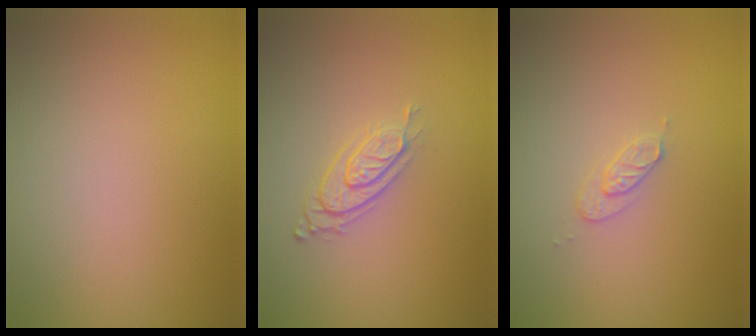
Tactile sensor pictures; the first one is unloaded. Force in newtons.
{"total": 2.9, "press": 1.9, "slide": 2.2}
{"total": 1.4, "press": 1.4, "slide": 0.2}